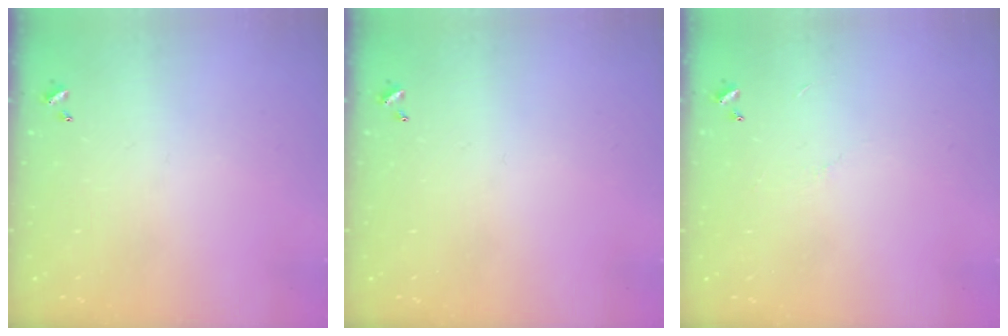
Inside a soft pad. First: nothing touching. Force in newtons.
{"total": 0.0}
{"total": 4.5, "press": 4.5, "slide": 0.5}